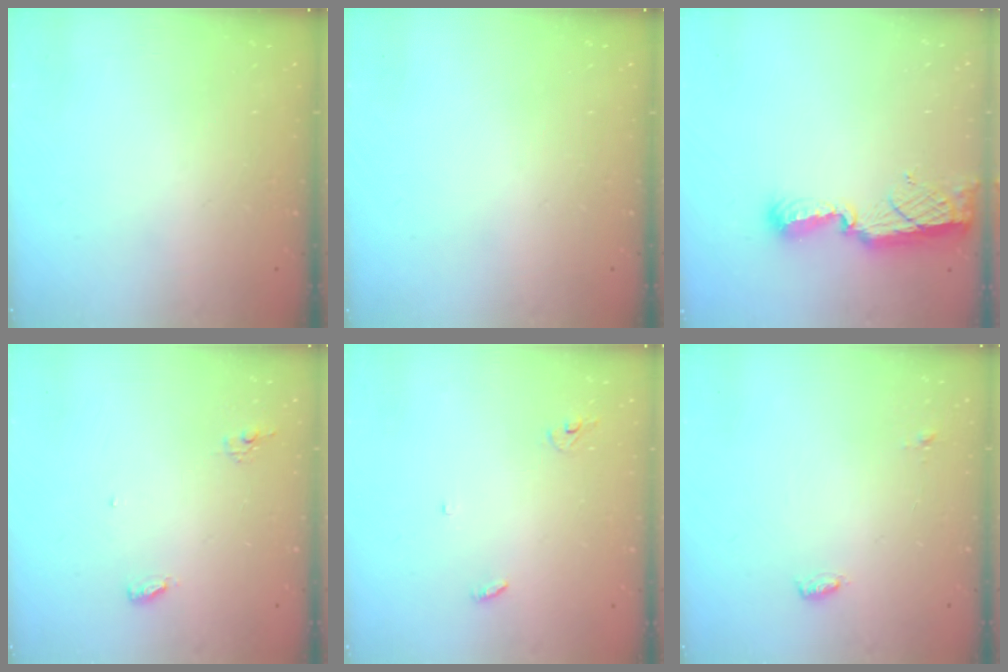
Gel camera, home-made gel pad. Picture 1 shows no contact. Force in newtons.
{"total": 0.0}
{"total": 11.4, "press": 10.2, "slide": 4.9}
{"total": 4.8, "press": 4.8, "slide": 0.3}
{"total": 3.2, "press": 3.2, "slide": 0.2}
{"total": 5.0, "press": 4.1, "slide": 2.8}